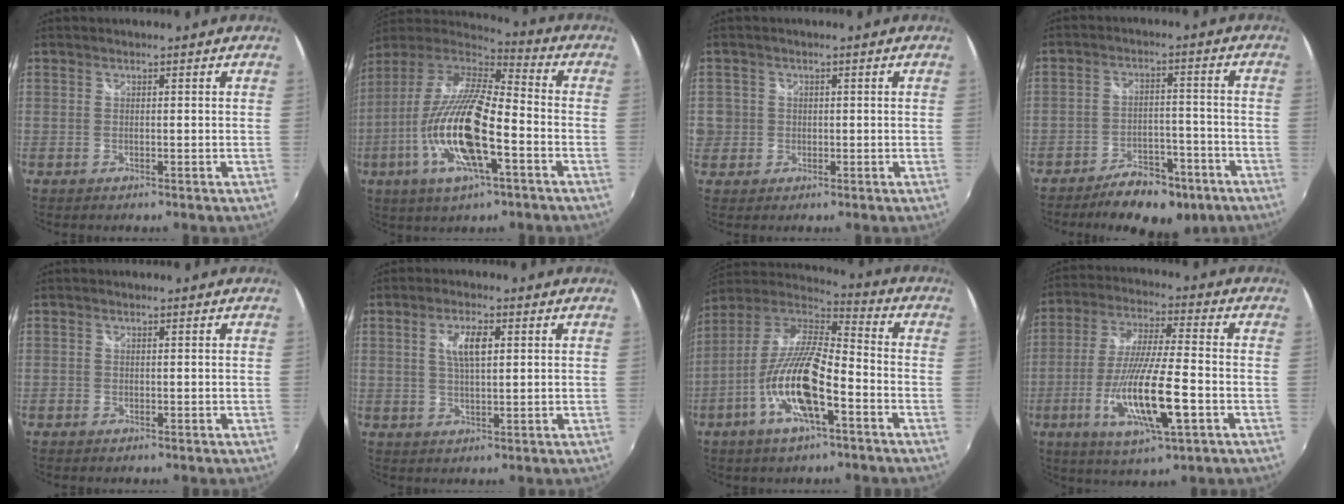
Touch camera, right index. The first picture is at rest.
{"total": 20.5, "force": [-6.9, 5.4, 18.5], "torque": [-0.357, -0.028, -0.135]}
{"total": 4.2, "force": [-0.2, 4.1, 0.6], "torque": [-0.014, 0.008, 0.000]}
{"total": 11.6, "force": [-8.4, 5.4, 5.9], "torque": [-0.117, 0.011, -0.114]}
{"total": 0.7, "force": [-0.5, 0.5, 0.1], "torque": [-0.002, -0.003, -0.011]}
{"total": 5.1, "force": [1.4, 1.7, 4.6], "torque": [-0.083, 0.003, 0.026]}
{"total": 16.5, "force": [-6.8, 4.5, 14.3], "torque": [-0.281, -0.014, -0.132]}
{"total": 16.1, "force": [-5.5, 2.6, 14.9], "torque": [-0.298, -0.026, -0.095]}